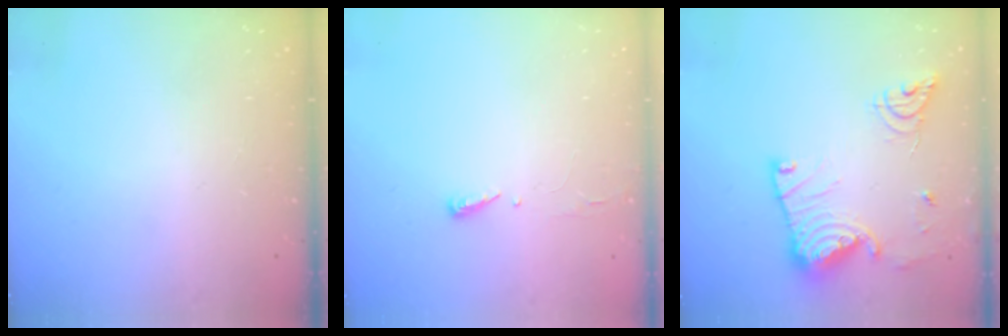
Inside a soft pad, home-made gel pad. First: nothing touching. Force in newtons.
{"total": 2.9, "press": 2.9, "slide": 0.4}
{"total": 17.8, "press": 17.8, "slide": 1.6}